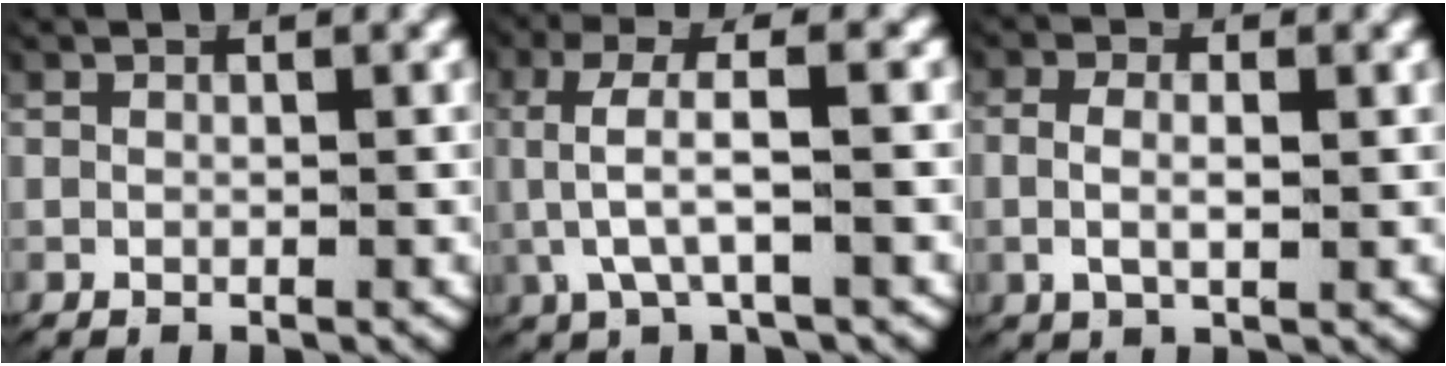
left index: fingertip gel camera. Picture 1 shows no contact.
{"total": 5.0, "force": [0.8, 2.1, 4.5], "torque": [-0.106, 0.005, 0.014]}
{"total": 2.7, "force": [0.0, 1.3, 2.4], "torque": [-0.058, -0.010, 0.006]}